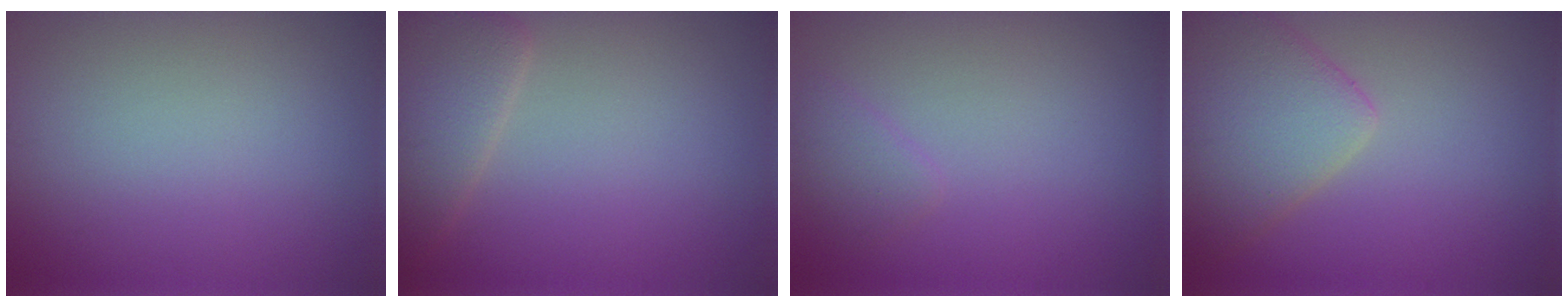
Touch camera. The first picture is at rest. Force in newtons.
{"total": 4.2, "press": 4.2, "slide": 0.1}
{"total": 1.3, "press": 1.2, "slide": 0.2}
{"total": 5.5, "press": 5.5, "slide": 0.3}